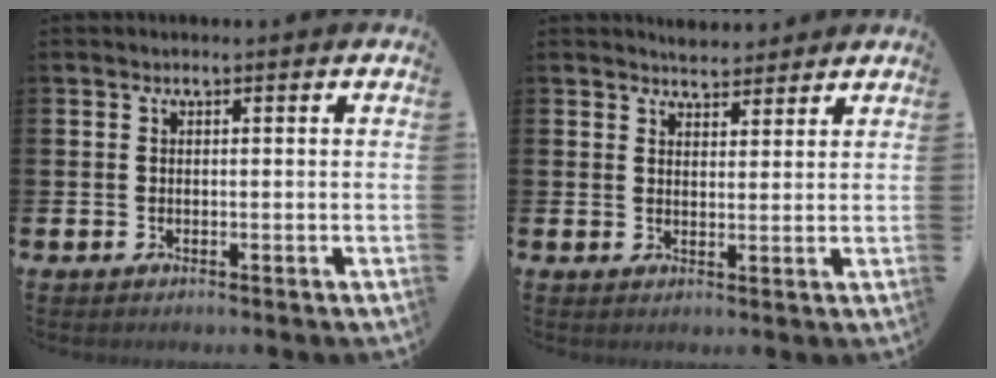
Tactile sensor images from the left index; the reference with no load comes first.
{"total": 3.3, "force": [3.2, 0.6, -0.3], "torque": [0.001, -0.015, 0.060]}